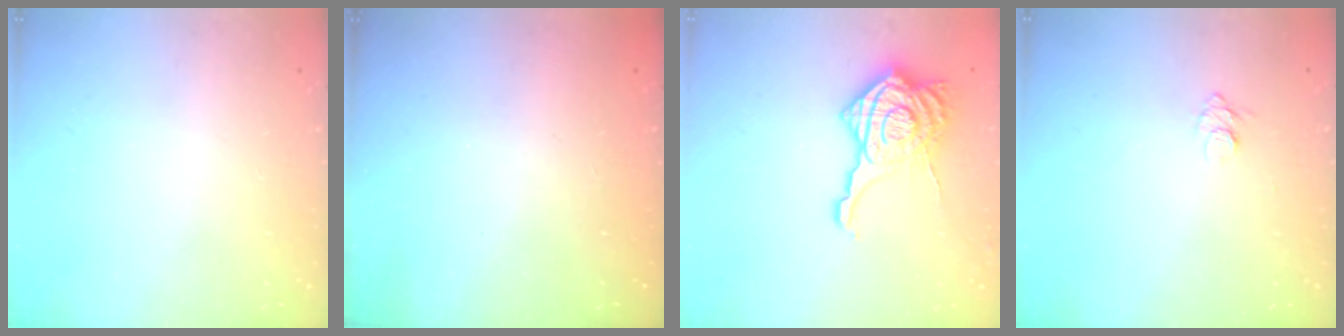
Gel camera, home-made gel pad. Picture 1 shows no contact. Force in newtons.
{"total": 2.5, "press": 2.4, "slide": 0.8}
{"total": 15.7, "press": 15.6, "slide": 1.6}
{"total": 6.4, "press": 6.4, "slide": 0.7}